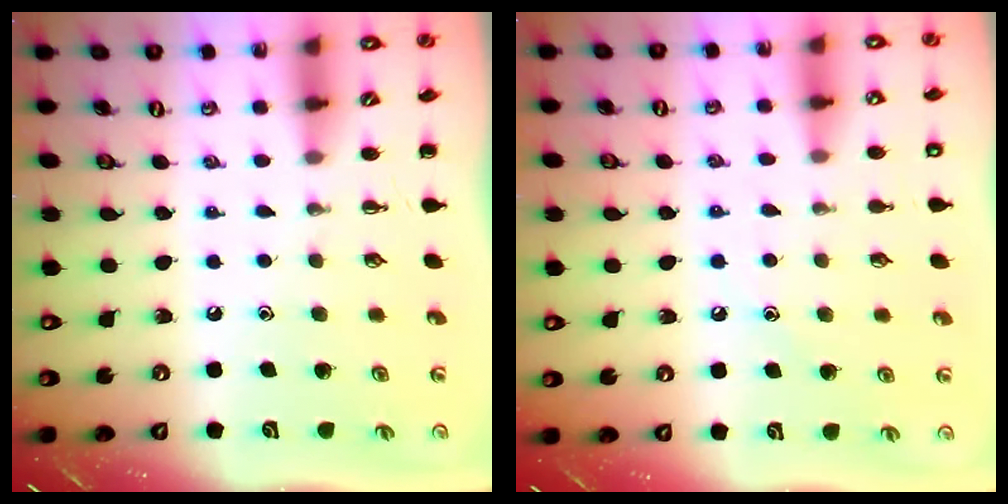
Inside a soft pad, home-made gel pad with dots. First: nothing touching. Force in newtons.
{"total": 7.7, "press": 7.4, "slide": 2.1}